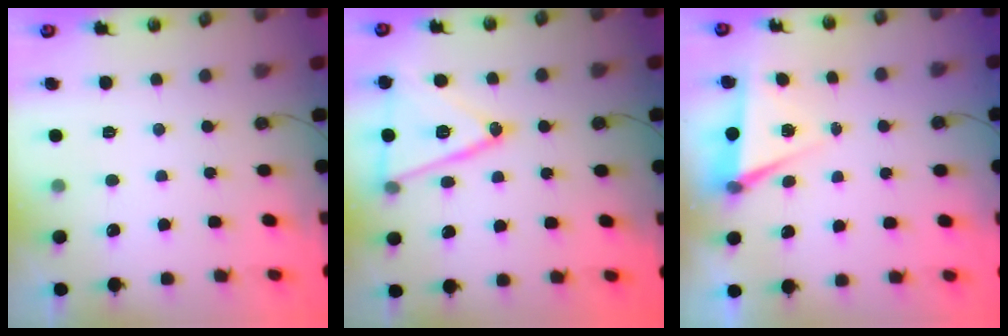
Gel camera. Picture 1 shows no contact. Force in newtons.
{"total": 17.5, "press": 17.2, "slide": 3.4}
{"total": 6.0, "press": 4.0, "slide": 4.5}